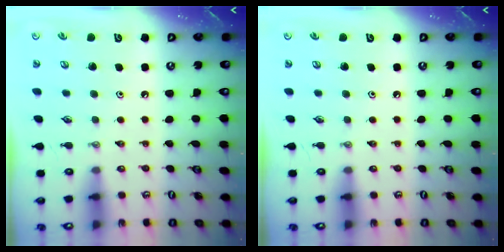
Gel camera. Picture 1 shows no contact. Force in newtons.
{"total": 0.0}